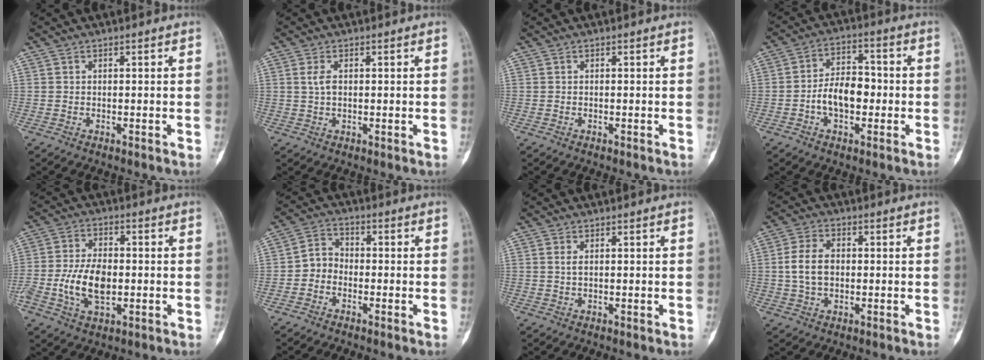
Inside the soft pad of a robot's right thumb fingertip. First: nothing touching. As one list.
[{"total": 2.6, "force": [0.5, 1.5, 2.0], "torque": [-0.040, 0.001, 0.010]}, {"total": 0.0}, {"total": 8.9, "force": [-1.7, 5.5, 6.8], "torque": [-0.101, 0.029, -0.035]}, {"total": 10.0, "force": [-1.5, 5.8, 8.0], "torque": [-0.150, 0.009, -0.027]}, {"total": 4.2, "force": [-1.6, 3.4, 1.9], "torque": [-0.011, 0.018, -0.044]}, {"total": 1.3, "force": [0.4, 0.6, 1.1], "torque": [-0.024, 0.000, 0.011]}, {"total": 6.7, "force": [0.1, 4.5, 5.0], "torque": [-0.093, 0.011, 0.002]}]